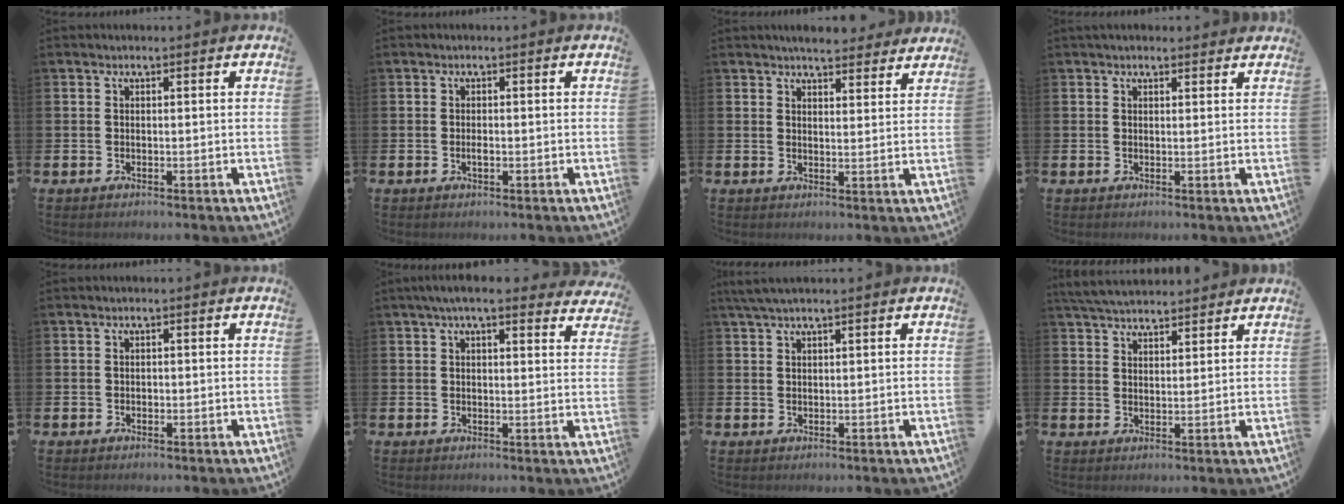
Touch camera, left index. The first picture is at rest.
{"total": 1.0, "force": [-0.2, 0.4, 0.9], "torque": [-0.023, 0.002, -0.003]}
{"total": 4.9, "force": [4.8, 0.9, 0.7], "torque": [-0.014, -0.022, 0.086]}
{"total": 1.5, "force": [1.4, 0.5, 0.3], "torque": [-0.001, -0.001, 0.024]}
{"total": 0.5, "force": [-0.1, 0.5, 0.2], "torque": [-0.004, 0.004, -0.003]}
{"total": 5.3, "force": [4.7, 0.9, 2.4], "torque": [-0.049, -0.012, 0.083]}
{"total": 2.0, "force": [1.6, 0.0, 1.2], "torque": [-0.031, 0.005, 0.030]}
{"total": 4.6, "force": [4.5, 0.7, 0.8], "torque": [-0.032, -0.016, 0.084]}